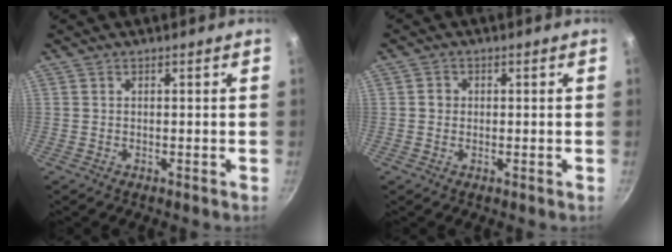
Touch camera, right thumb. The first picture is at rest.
{"total": 2.1, "force": [0.0, 1.9, 0.8], "torque": [-0.004, 0.006, -0.004]}